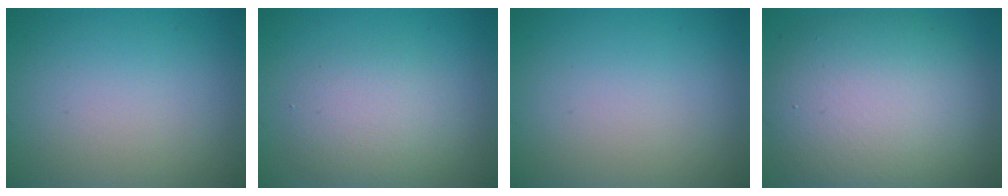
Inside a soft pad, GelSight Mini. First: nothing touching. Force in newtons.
{"total": 4.0, "press": 4.0, "slide": 0.2}
{"total": 0.0}
{"total": 11.0, "press": 11.0, "slide": 0.4}